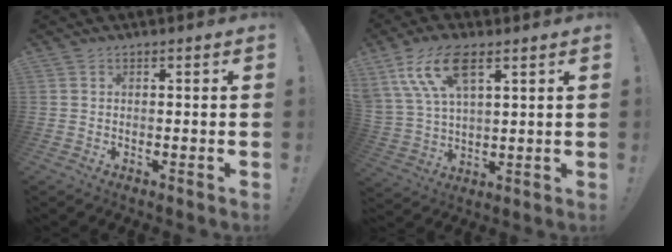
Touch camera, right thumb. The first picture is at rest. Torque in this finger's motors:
{"motor_torque": [0.34, 0.51, 0.88, 0.44, 0.41]}